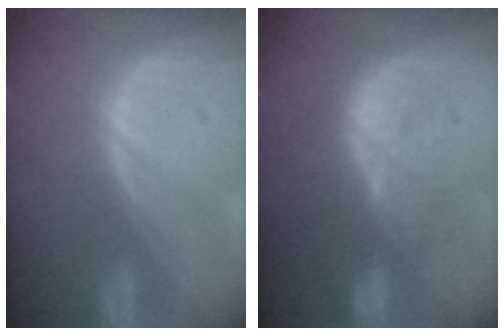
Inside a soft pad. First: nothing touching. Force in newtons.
{"total": 9.2, "press": 8.9, "slide": 2.1}